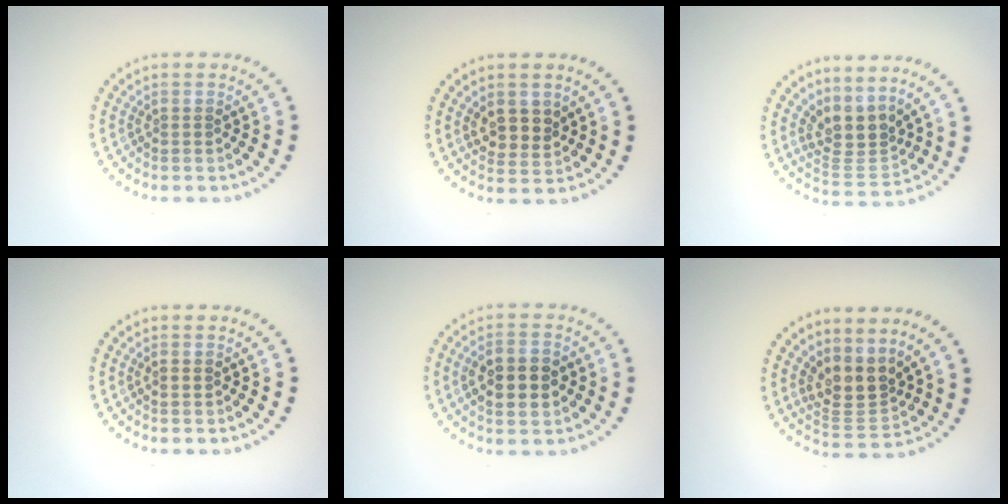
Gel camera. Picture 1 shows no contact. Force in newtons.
{"total": 2.7, "press": 2.4, "slide": 1.1}
{"total": 3.4, "press": 2.4, "slide": 2.5}
{"total": 0.8, "press": 0.8, "slide": 0.1}
{"total": 4.6, "press": 4.6, "slide": 0.3}
{"total": 3.5, "press": 2.6, "slide": 2.4}